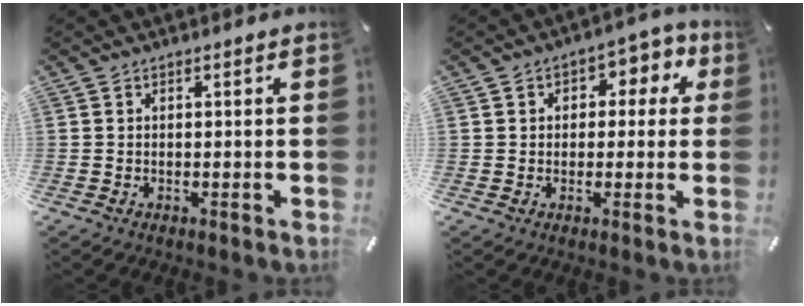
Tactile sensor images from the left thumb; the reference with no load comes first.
{"total": 5.8, "force": [1.3, 4.5, 3.5], "torque": [-0.038, -0.001, 0.011]}